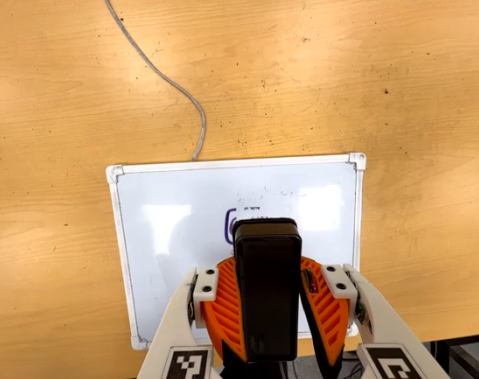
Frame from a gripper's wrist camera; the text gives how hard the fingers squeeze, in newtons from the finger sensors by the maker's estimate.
{"total": 9.8, "left": 9.1, "right": 10.6}